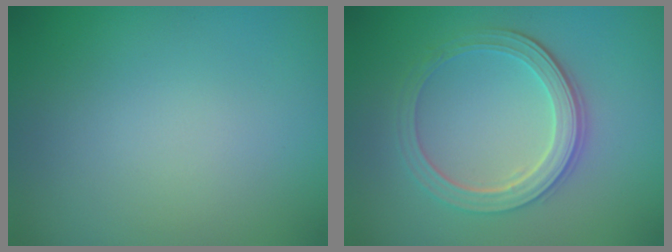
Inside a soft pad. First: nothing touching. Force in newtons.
{"total": 4.2, "press": 3.5, "slide": 2.3}